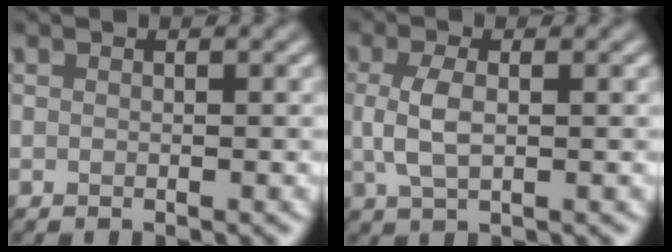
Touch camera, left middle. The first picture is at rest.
{"total": 2.9, "force": [0.2, 1.3, 2.6], "torque": [-0.063, -0.001, 0.003]}